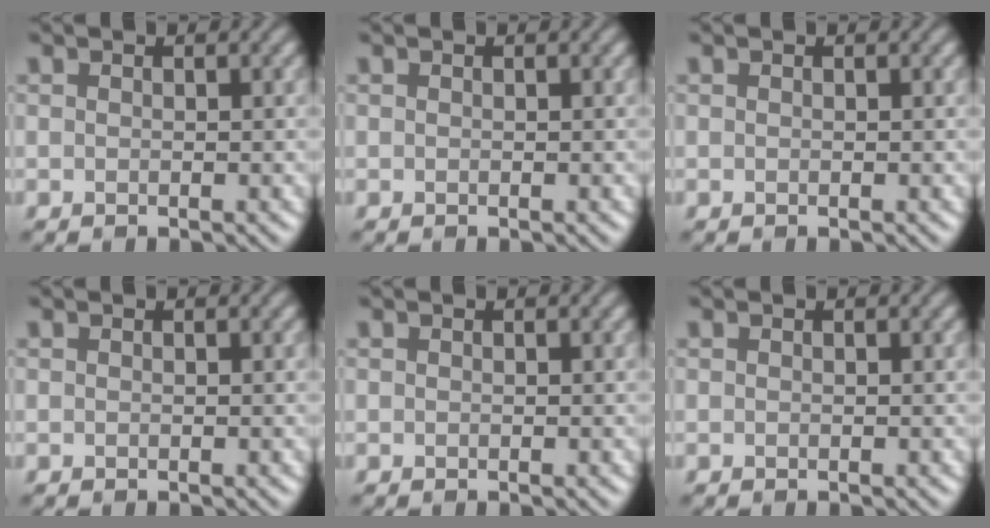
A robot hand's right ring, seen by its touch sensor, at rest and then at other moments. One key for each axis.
{"total": 0.0}
{"total": 0.0}
{"total": 0.0}
{"total": 0.0}
{"total": 0.0}